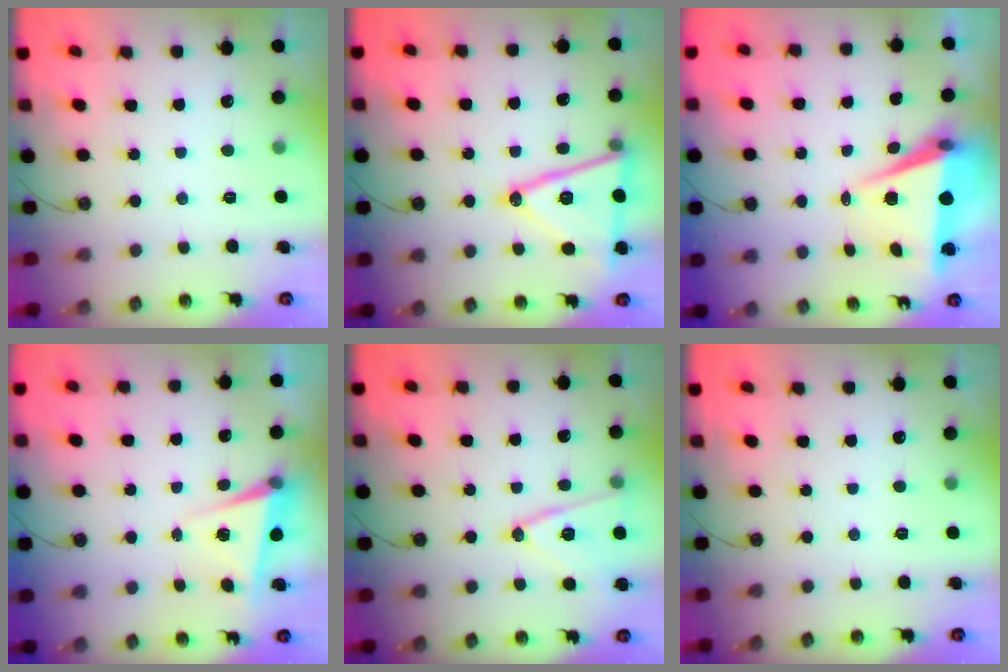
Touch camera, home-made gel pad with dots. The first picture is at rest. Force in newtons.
{"total": 18.6, "press": 18.3, "slide": 3.3}
{"total": 7.3, "press": 5.8, "slide": 4.4}
{"total": 6.2, "press": 5.9, "slide": 1.9}
{"total": 13.8, "press": 13.3, "slide": 3.4}
{"total": 0.0}